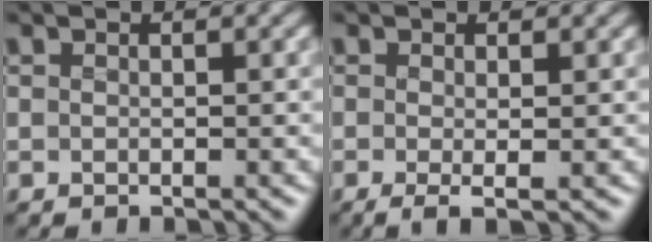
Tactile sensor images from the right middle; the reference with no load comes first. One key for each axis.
{"total": 1.6, "fx": -0.4, "fy": 0.2, "fz": 1.6, "tx": -0.027, "ty": -0.006, "tz": -0.008}